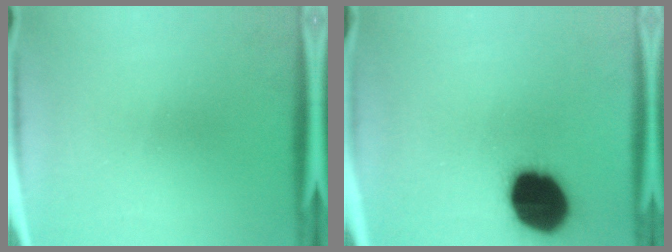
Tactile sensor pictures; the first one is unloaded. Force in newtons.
{"total": 19.3}